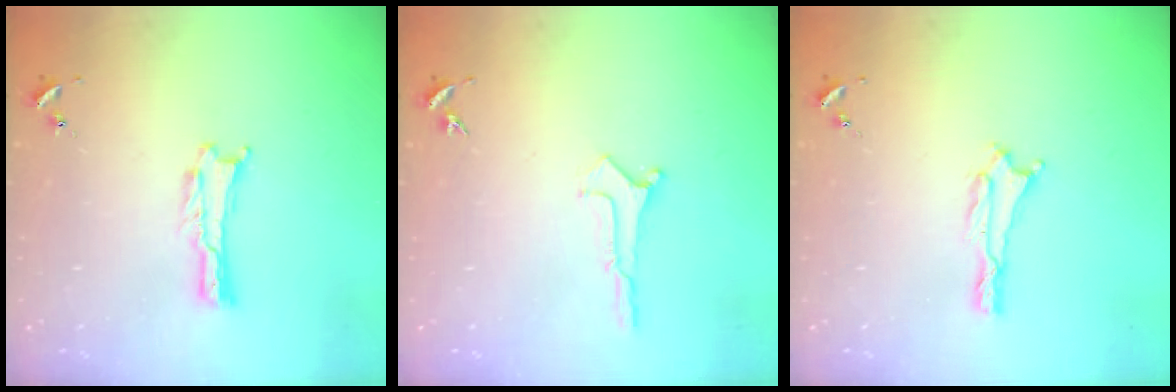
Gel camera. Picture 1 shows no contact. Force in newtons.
{"total": 0.0}
{"total": 0.0}